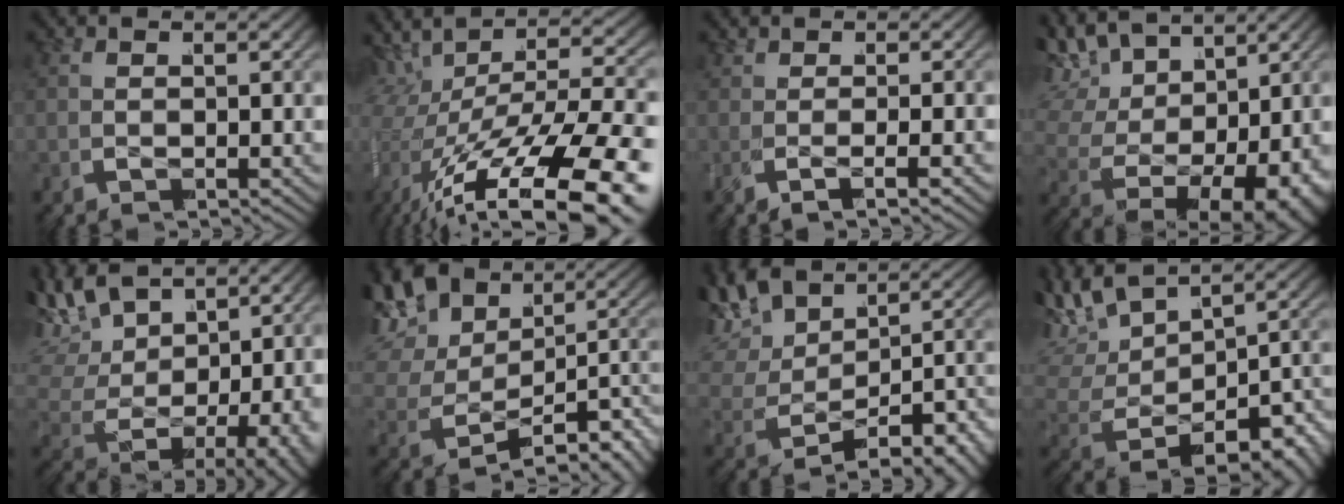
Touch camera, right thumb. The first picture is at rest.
{"total": 13.1, "force": [-3.8, 7.5, 10.1], "torque": [-0.195, -0.041, -0.037]}
{"total": 1.8, "force": [-0.4, 0.7, 1.6], "torque": [-0.030, -0.008, -0.008]}
{"total": 12.7, "force": [1.0, 8.8, 9.0], "torque": [-0.185, -0.019, 0.021]}
{"total": 10.2, "force": [1.3, 7.0, 7.4], "torque": [-0.178, -0.029, 0.036]}
{"total": 10.2, "force": [-1.5, 7.6, 6.7], "torque": [-0.129, -0.007, -0.023]}
{"total": 8.4, "force": [-0.6, 6.1, 5.9], "torque": [-0.118, -0.018, 0.000]}
{"total": 9.6, "force": [-0.3, 6.5, 7.0], "torque": [-0.169, -0.025, 0.012]}